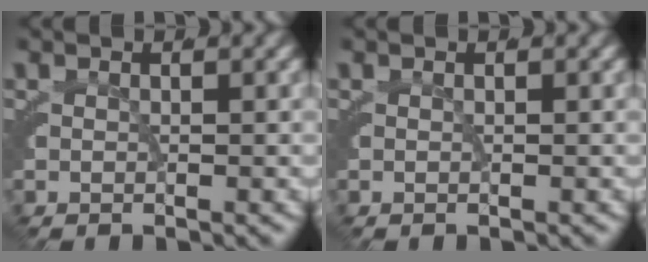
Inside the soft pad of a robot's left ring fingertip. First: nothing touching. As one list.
[{"total": 0.0}]